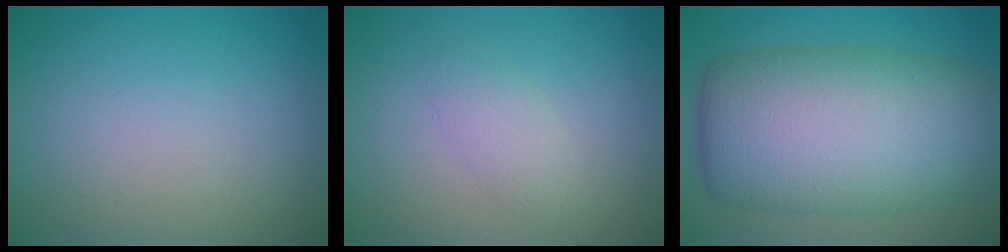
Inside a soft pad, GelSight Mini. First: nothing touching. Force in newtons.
{"total": 1.8, "press": 1.8, "slide": 0.0}
{"total": 13.3, "press": 13.3, "slide": 0.3}